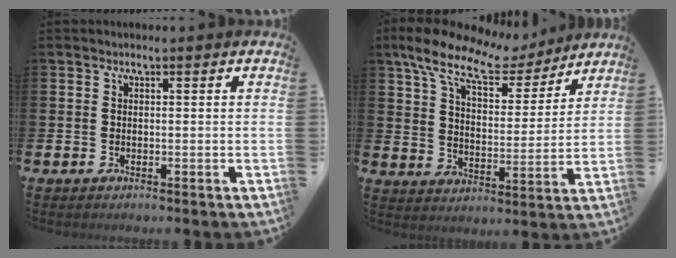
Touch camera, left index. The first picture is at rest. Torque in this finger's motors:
{"motor_torque": [1.38, -0.76, 0.35, 0.21]}